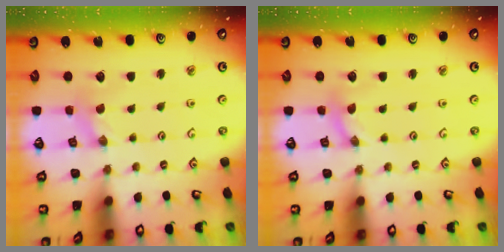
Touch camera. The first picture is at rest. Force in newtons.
{"total": 0.0}